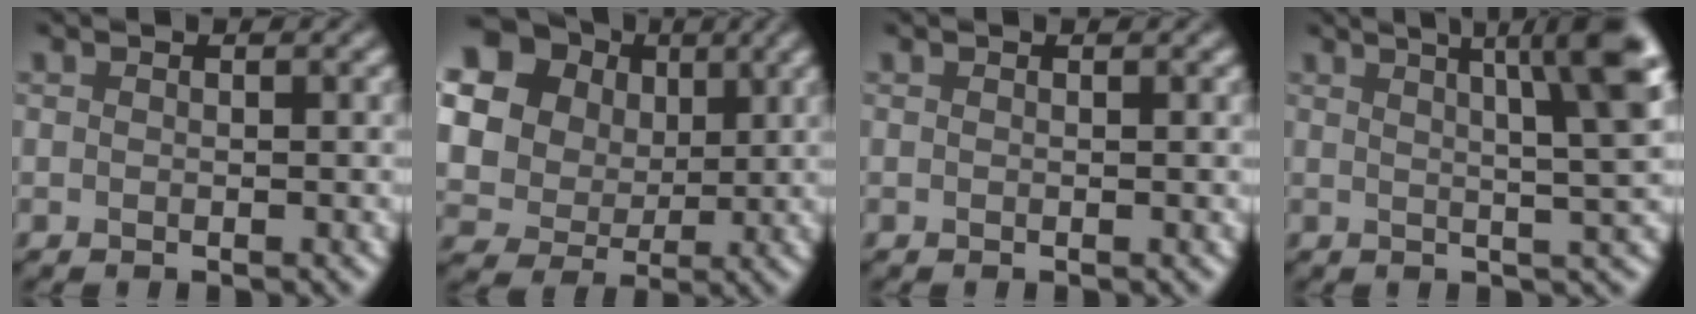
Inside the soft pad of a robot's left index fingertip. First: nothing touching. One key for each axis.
{"total": 18.4, "fx": 7.2, "fy": 15.3, "fz": 7.2, "tx": -0.205, "ty": 0.017, "tz": 0.128}
{"total": 0.0}
{"total": 8.7, "fx": 3.3, "fy": 2.1, "fz": 7.8, "tx": -0.061, "ty": 0.028, "tz": 0.031}